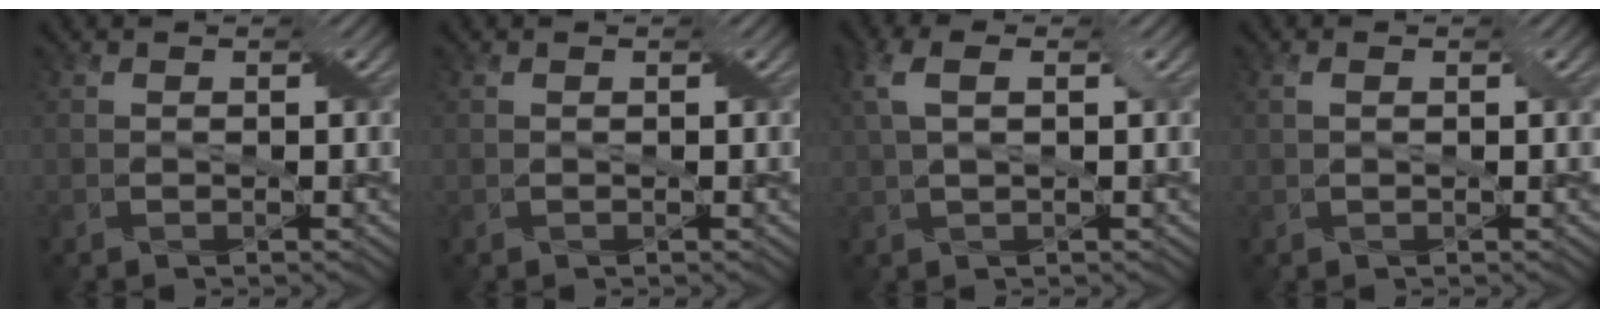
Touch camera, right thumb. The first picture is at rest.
{"total": 0.0}
{"total": 4.4, "force": [1.4, 1.8, 3.8], "torque": [-0.097, 0.014, 0.026]}
{"total": 1.4, "force": [0.4, 0.8, 1.2], "torque": [-0.024, 0.003, 0.009]}